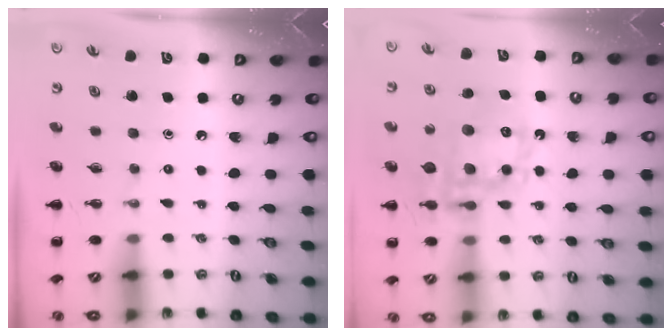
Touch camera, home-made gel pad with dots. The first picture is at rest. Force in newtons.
{"total": 16.6, "press": 16.2, "slide": 3.6}